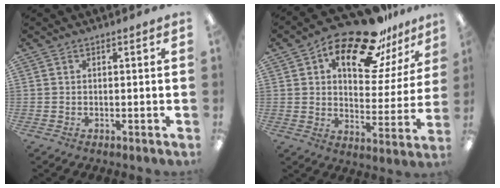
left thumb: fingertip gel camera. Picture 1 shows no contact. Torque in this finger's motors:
{"motor_torque": [0.31, 0.56, 1.59, -1.18, 0.30]}